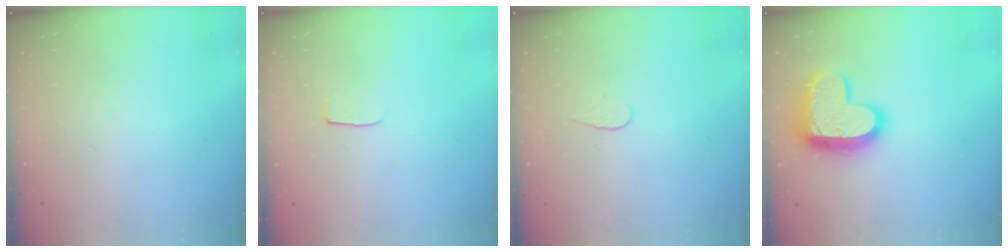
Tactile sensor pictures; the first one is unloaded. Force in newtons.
{"total": 4.0, "press": 4.0, "slide": 0.2}
{"total": 3.7, "press": 3.7, "slide": 0.4}
{"total": 17.0, "press": 16.9, "slide": 1.1}